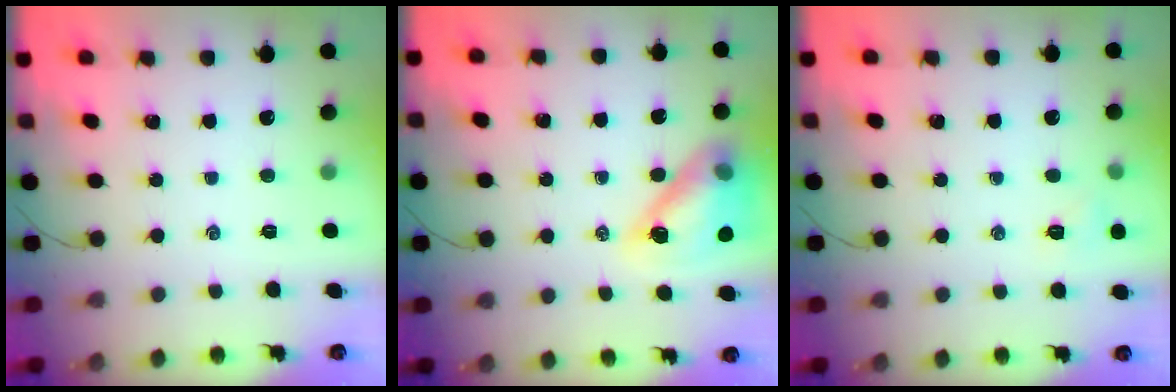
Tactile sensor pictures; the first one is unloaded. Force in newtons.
{"total": 13.9, "press": 13.4, "slide": 3.8}
{"total": 4.8, "press": 4.7, "slide": 0.9}